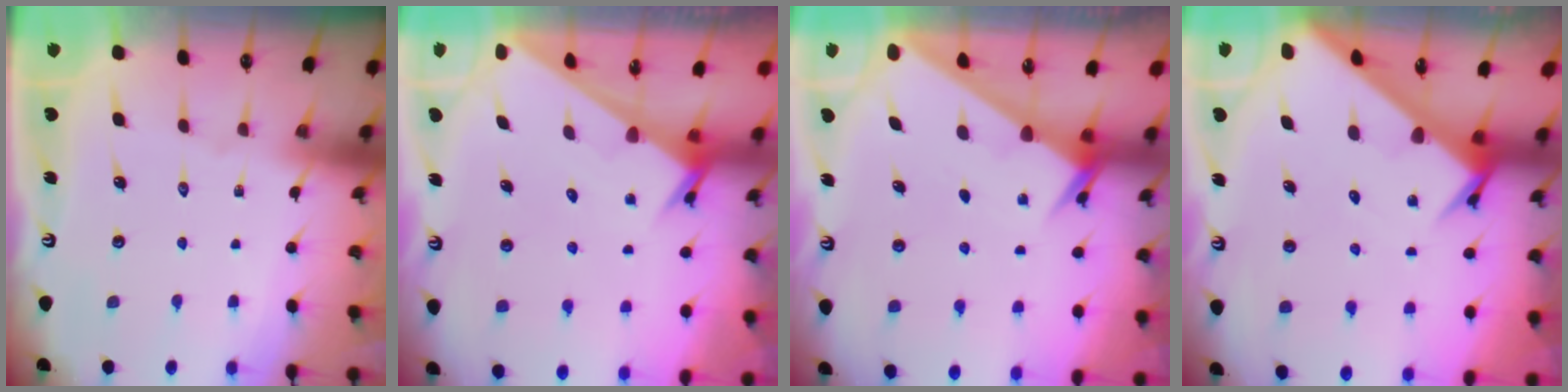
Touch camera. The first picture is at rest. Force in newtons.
{"total": 2.3, "press": 2.3, "slide": 0.1}
{"total": 2.0, "press": 2.0, "slide": 0.1}
{"total": 3.5, "press": 3.5, "slide": 0.3}